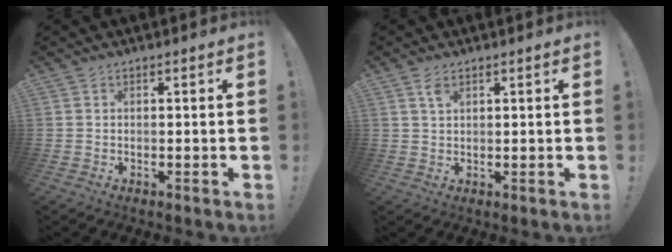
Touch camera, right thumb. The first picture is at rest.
{"total": 2.7, "force": [1.6, 1.3, 1.8], "torque": [-0.024, -0.007, 0.026]}